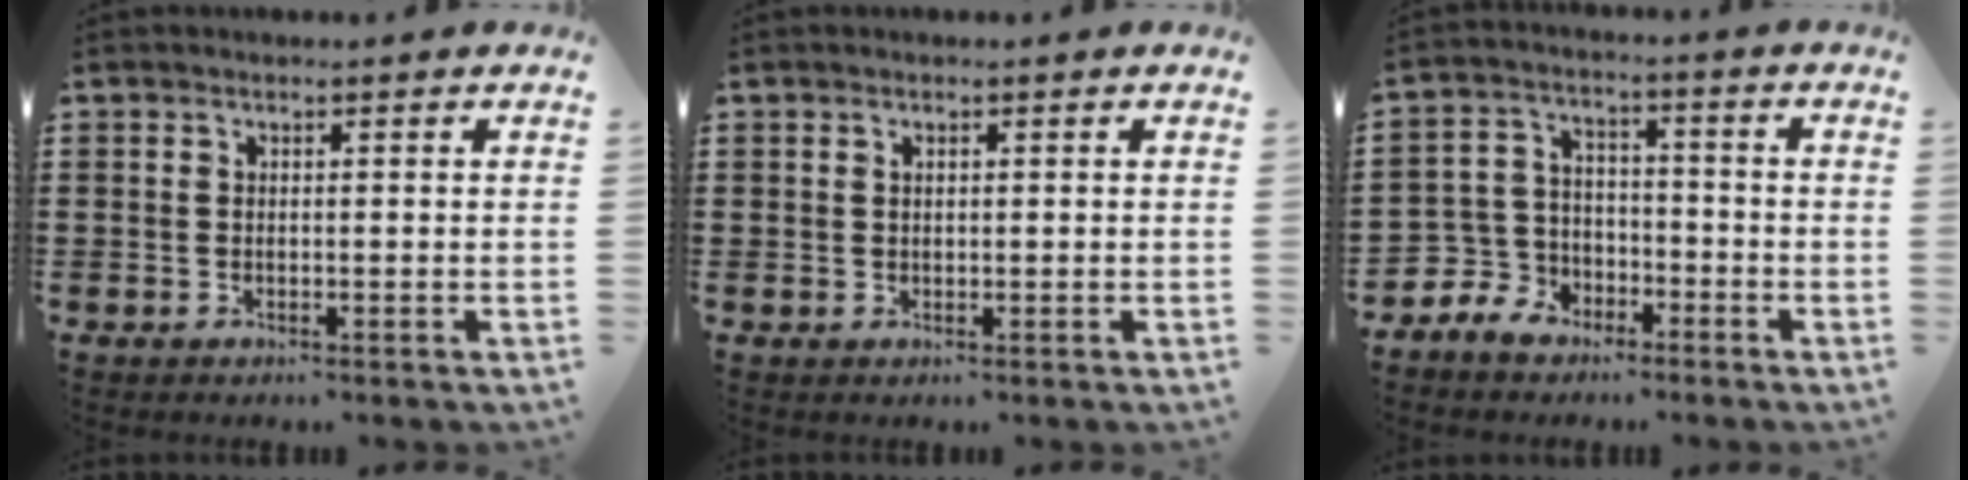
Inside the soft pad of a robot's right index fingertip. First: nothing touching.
{"total": 0.6, "force": [0.2, 0.3, 0.4], "torque": [-0.010, 0.000, 0.004]}
{"total": 5.5, "force": [-3.6, 4.2, 0.4], "torque": [-0.047, 0.004, -0.078]}